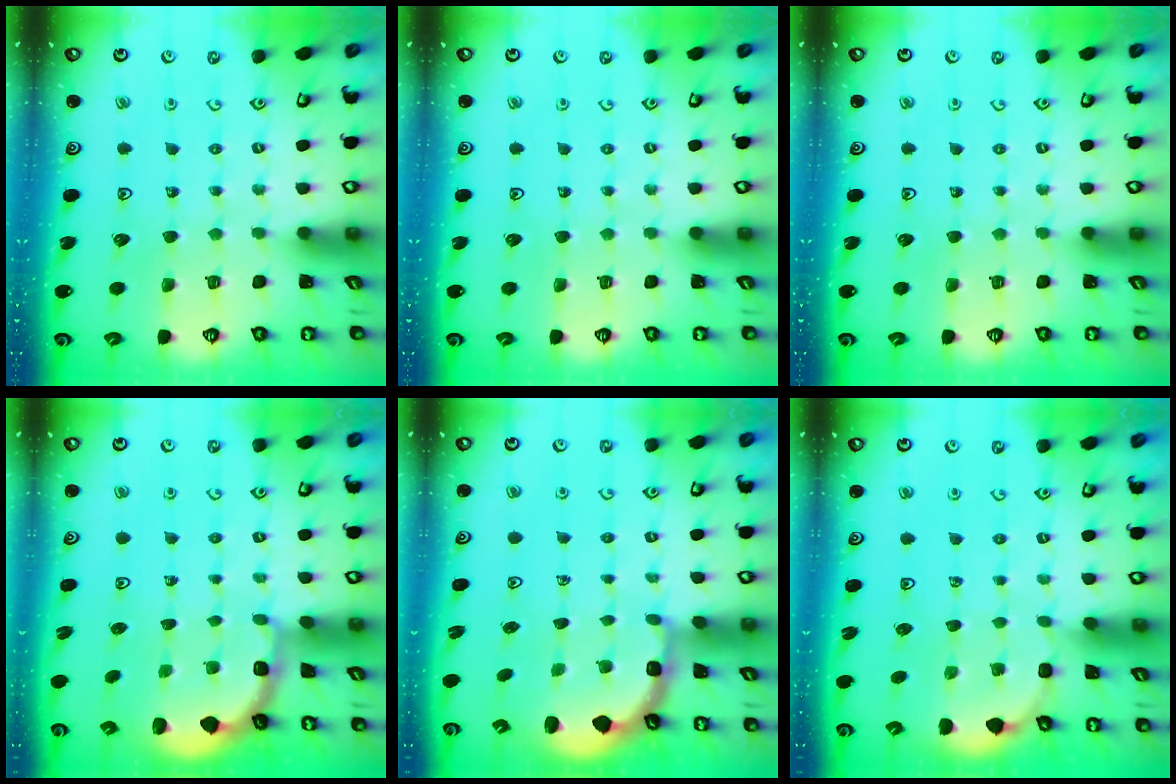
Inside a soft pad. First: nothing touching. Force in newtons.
{"total": 0.0}
{"total": 0.0}
{"total": 1.8, "press": 1.6, "slide": 0.7}
{"total": 2.8, "press": 2.2, "slide": 1.7}
{"total": 2.4, "press": 1.0, "slide": 2.1}